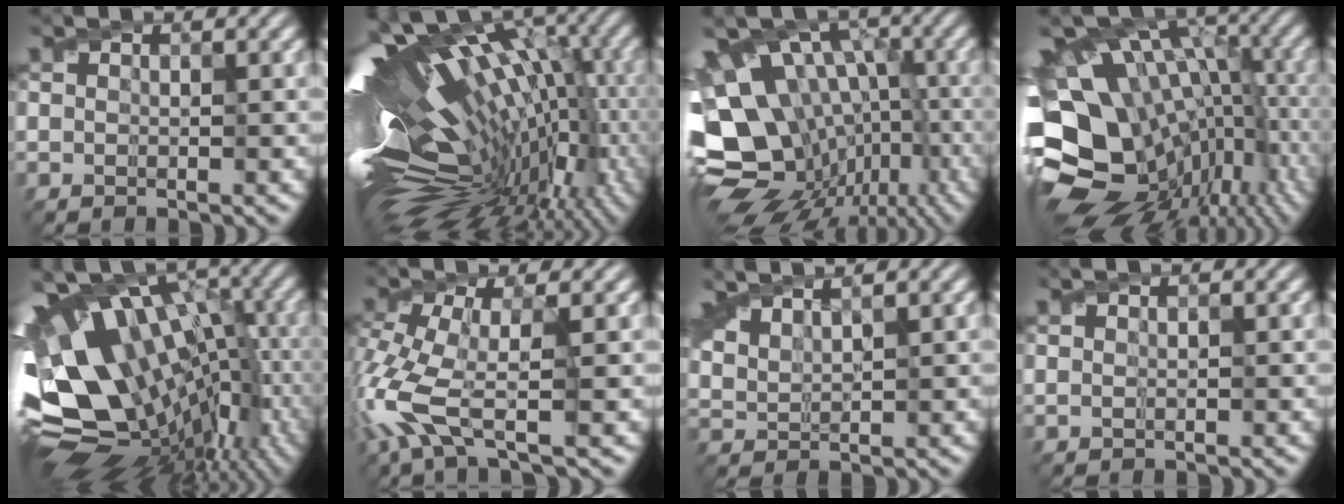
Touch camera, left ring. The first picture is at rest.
{"total": 17.8, "force": [0.2, 8.6, 15.6], "torque": [-0.253, 0.004, 0.027]}
{"total": 16.1, "force": [-3.9, 11.6, 10.4], "torque": [-0.177, -0.001, -0.019]}
{"total": 17.7, "force": [-3.4, 12.0, 12.6], "torque": [-0.202, 0.008, -0.007]}
{"total": 16.8, "force": [-0.7, 10.0, 13.4], "torque": [-0.207, -0.006, 0.016]}
{"total": 5.9, "force": [-2.8, 1.2, 5.0], "torque": [-0.143, -0.007, -0.061]}
{"total": 3.3, "force": [2.8, 0.9, 1.5], "torque": [-0.051, 0.012, 0.069]}
{"total": 0.0}